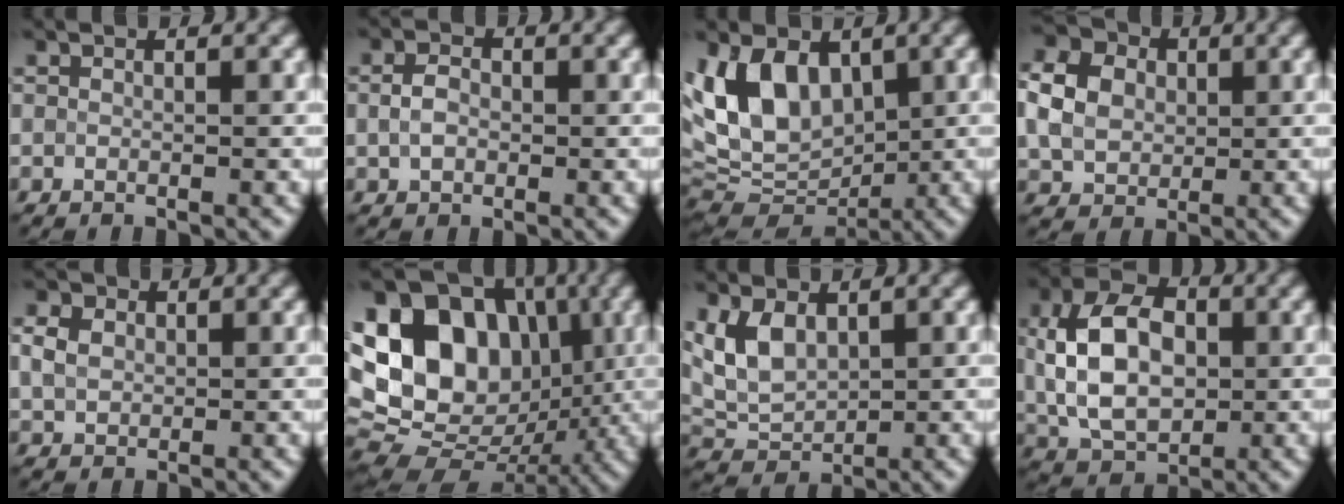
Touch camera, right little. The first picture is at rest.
{"total": 2.3, "force": [0.0, 1.6, 1.6], "torque": [-0.036, 0.006, -0.004]}
{"total": 10.4, "force": [2.4, 6.9, 7.4], "torque": [-0.141, 0.003, 0.037]}
{"total": 5.9, "force": [0.8, 4.7, 3.4], "torque": [-0.088, 0.015, 0.015]}
{"total": 3.3, "force": [0.8, 2.5, 1.8], "torque": [-0.043, 0.016, 0.011]}
{"total": 17.2, "force": [2.8, 13.2, 10.7], "torque": [-0.189, 0.032, 0.041]}
{"total": 4.4, "force": [1.3, 2.8, 3.1], "torque": [-0.067, 0.004, 0.027]}
{"total": 9.2, "force": [0.9, 6.2, 6.7], "torque": [-0.140, 0.012, 0.011]}